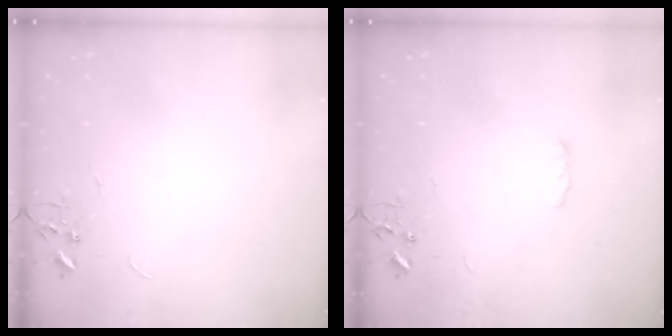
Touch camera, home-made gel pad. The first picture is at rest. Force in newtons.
{"total": 3.9, "press": 3.8, "slide": 0.7}